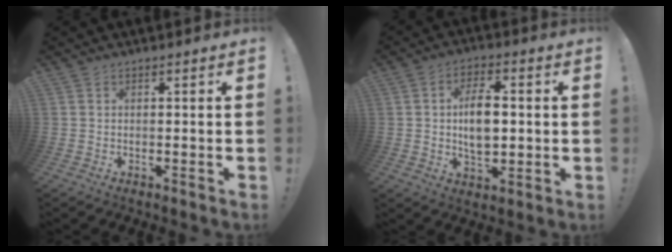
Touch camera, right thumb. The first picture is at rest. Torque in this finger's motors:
{"motor_torque": [0.09, 0.67, 0.22, 0.43, 0.06]}